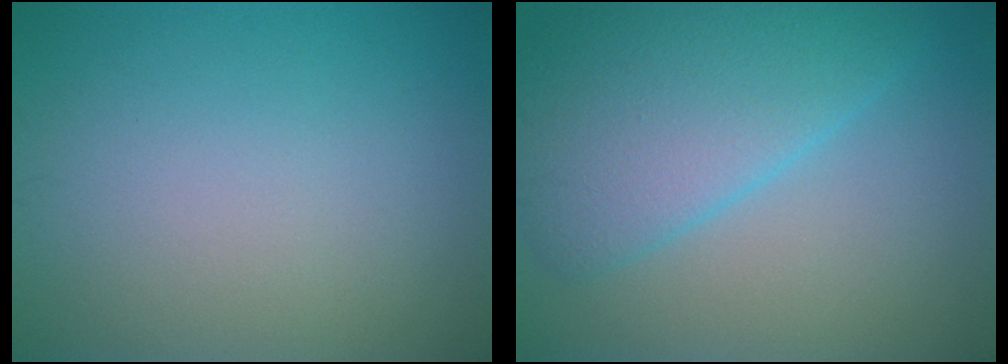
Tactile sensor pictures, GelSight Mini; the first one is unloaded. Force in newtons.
{"total": 6.8, "press": 6.8, "slide": 0.2}